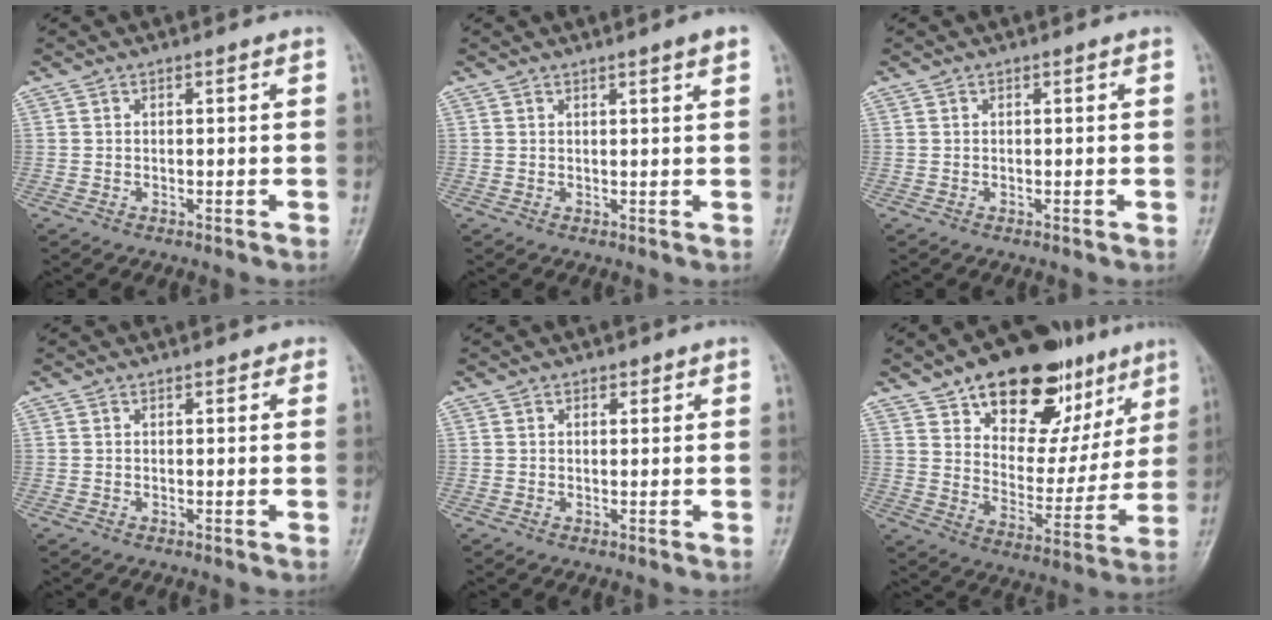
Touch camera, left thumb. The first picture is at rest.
{"total": 3.2, "force": [2.2, 0.2, 2.3], "torque": [-0.026, -0.004, 0.027]}
{"total": 0.0}
{"total": 1.1, "force": [0.7, 0.7, 0.2], "torque": [0.010, -0.002, 0.003]}
{"total": 1.1, "force": [0.8, 0.8, 0.2], "torque": [0.007, -0.005, 0.008]}
{"total": 23.3, "force": [13.2, 13.2, 13.8], "torque": [-0.149, -0.036, 0.210]}